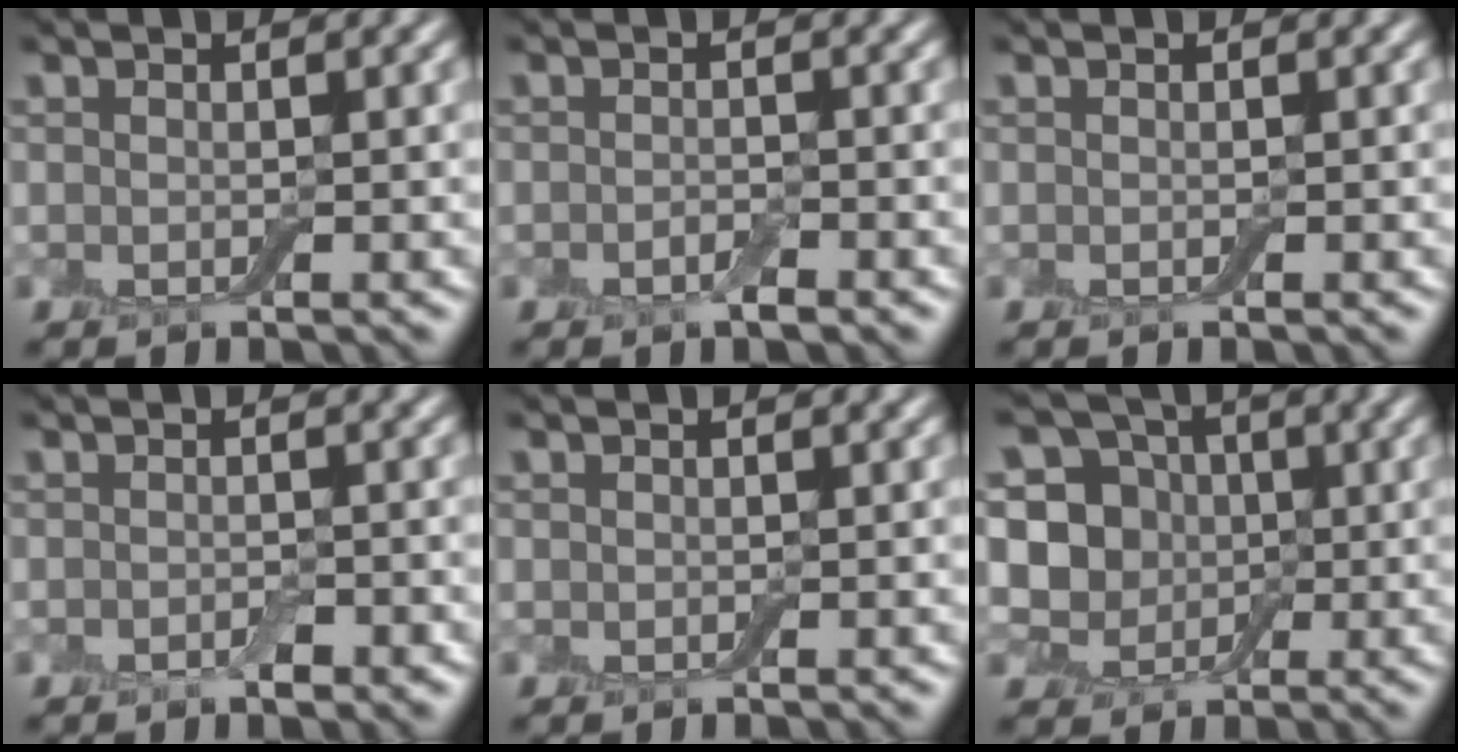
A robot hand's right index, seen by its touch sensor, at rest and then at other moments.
{"total": 1.2, "force": [-0.7, 0.4, 0.9], "torque": [-0.017, -0.002, -0.012]}
{"total": 0.0}
{"total": 1.4, "force": [-0.7, 0.7, 1.0], "torque": [-0.017, -0.003, -0.012]}
{"total": 0.0}
{"total": 7.7, "force": [1.3, 6.9, 3.2], "torque": [-0.050, 0.021, -0.013]}